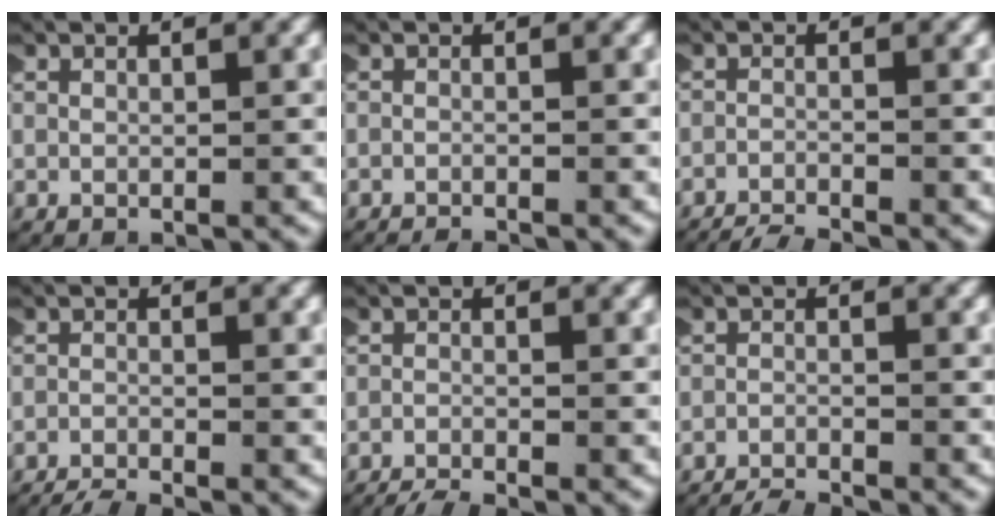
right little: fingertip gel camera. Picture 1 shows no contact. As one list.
[{"total": 2.1, "force": [-2.1, 0.2, 0.0], "torque": [-0.006, -0.009, -0.031]}, {"total": 6.8, "force": [-6.7, 1.4, 0.7], "torque": [-0.016, -0.022, -0.100]}, {"total": 5.6, "force": [-5.5, 1.2, 0.8], "torque": [-0.017, -0.019, -0.082]}, {"total": 5.3, "force": [-5.1, 1.2, 0.8], "torque": [-0.017, -0.018, -0.077]}, {"total": 5.4, "force": [-5.3, 1.0, 0.5], "torque": [-0.015, -0.020, -0.079]}]